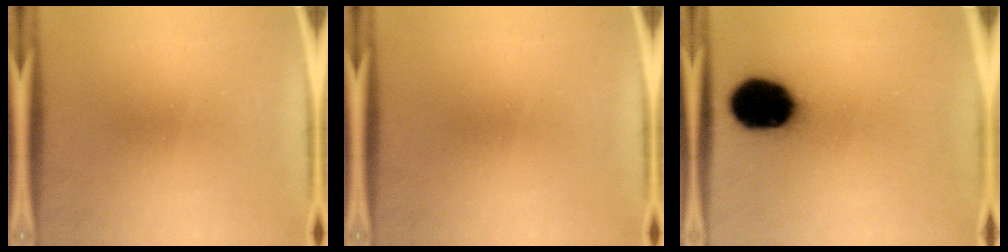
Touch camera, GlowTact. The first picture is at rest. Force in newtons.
{"total": 0.0}
{"total": 18.6}